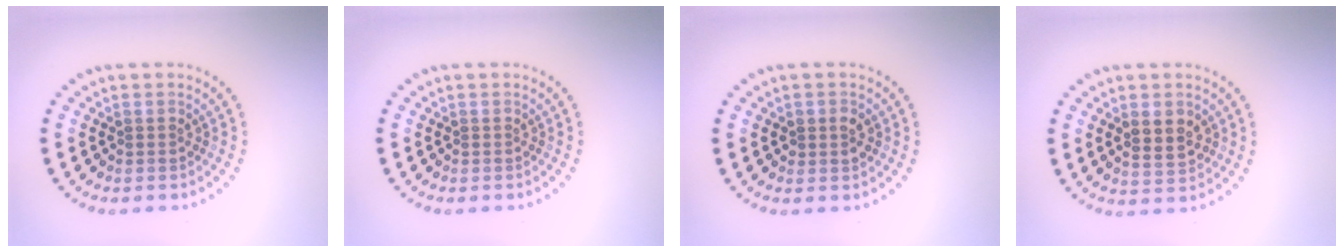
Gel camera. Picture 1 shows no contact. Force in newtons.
{"total": 0.0}
{"total": 1.4, "press": 1.3, "slide": 0.3}
{"total": 3.0, "press": 3.0, "slide": 0.1}